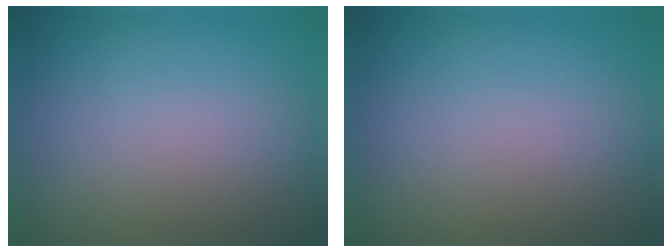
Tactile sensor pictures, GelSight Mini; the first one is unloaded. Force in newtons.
{"total": 0.0}